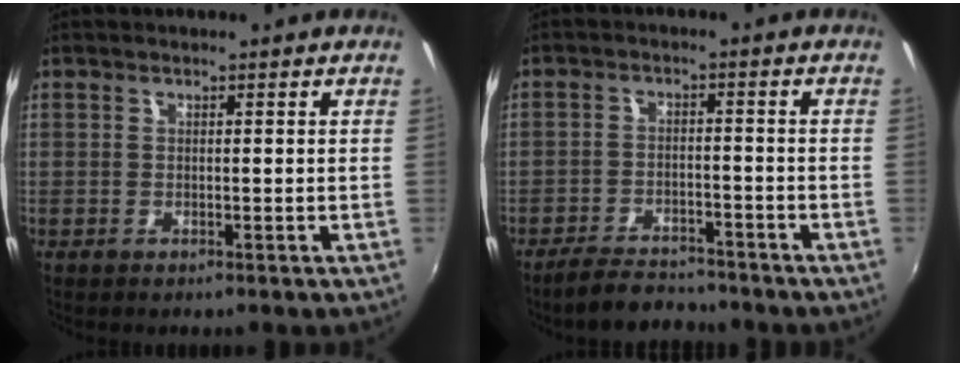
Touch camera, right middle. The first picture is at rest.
{"total": 7.3, "force": [-6.7, 2.0, 2.2], "torque": [-0.064, 0.001, -0.103]}